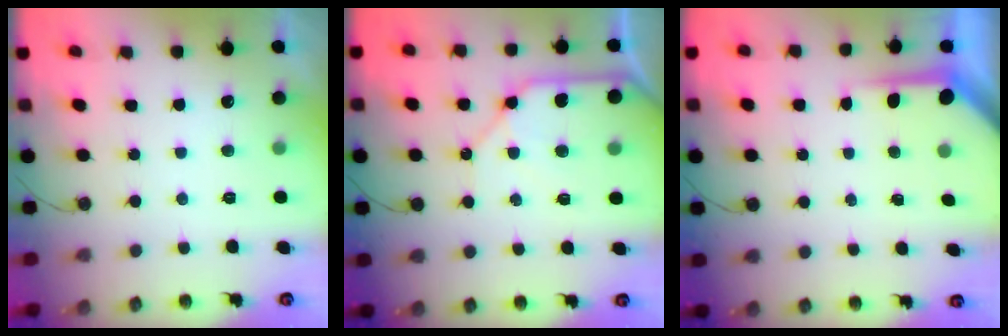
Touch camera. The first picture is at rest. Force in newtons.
{"total": 10.3, "press": 10.2, "slide": 1.2}
{"total": 4.8, "press": 4.8, "slide": 0.3}